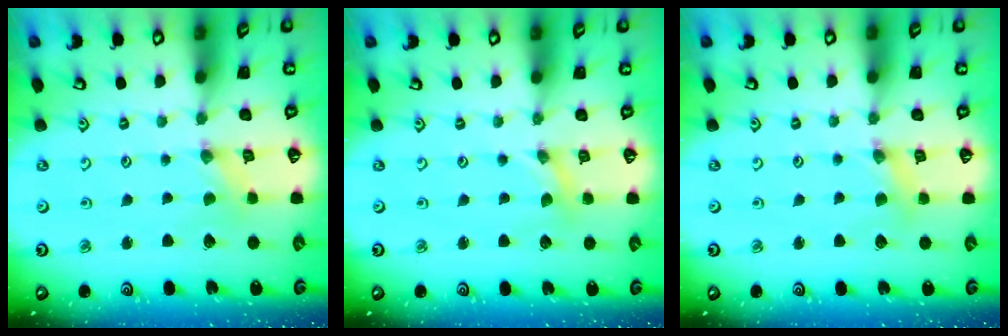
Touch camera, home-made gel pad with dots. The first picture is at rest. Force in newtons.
{"total": 0.0}
{"total": 2.7, "press": 2.7, "slide": 0.2}